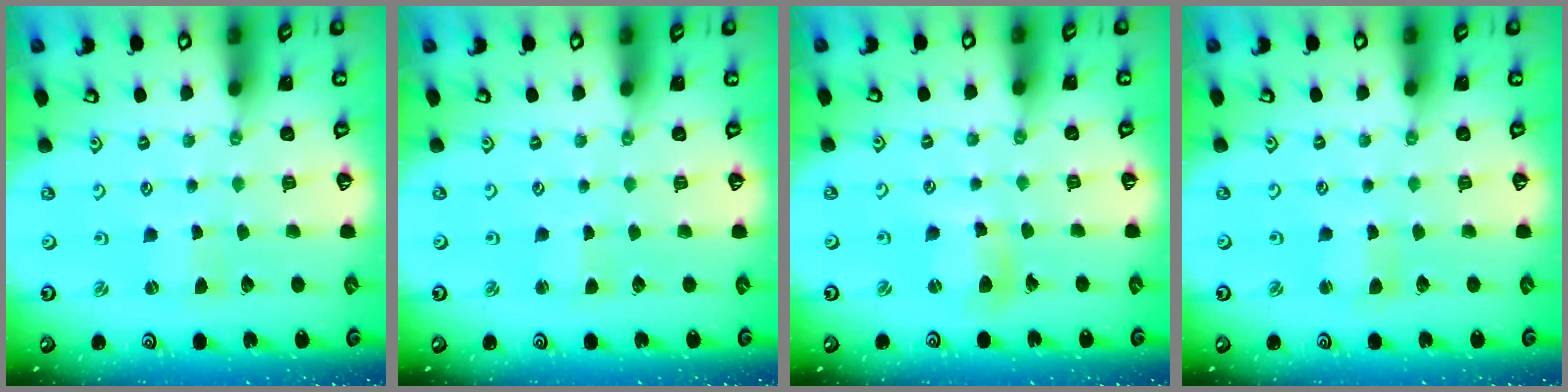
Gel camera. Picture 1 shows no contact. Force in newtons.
{"total": 1.4, "press": 1.3, "slide": 0.2}
{"total": 6.9, "press": 6.8, "slide": 1.2}
{"total": 1.8, "press": 1.8, "slide": 0.3}